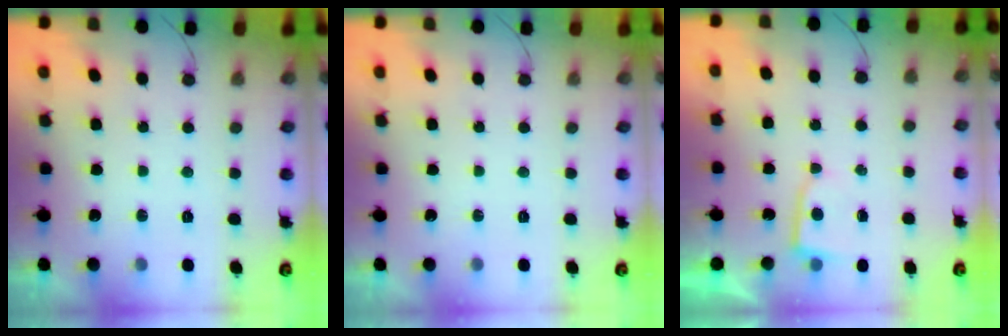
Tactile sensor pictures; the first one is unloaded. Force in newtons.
{"total": 0.0}
{"total": 3.2, "press": 3.2, "slide": 0.2}